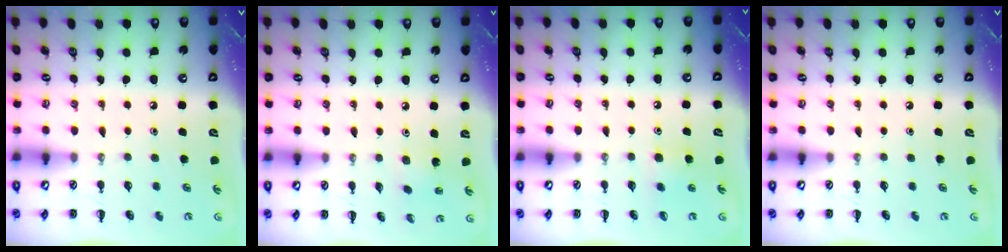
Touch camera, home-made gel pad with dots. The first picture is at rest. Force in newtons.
{"total": 1.5, "press": 1.3, "slide": 0.6}
{"total": 7.4, "press": 7.2, "slide": 1.9}
{"total": 0.0}